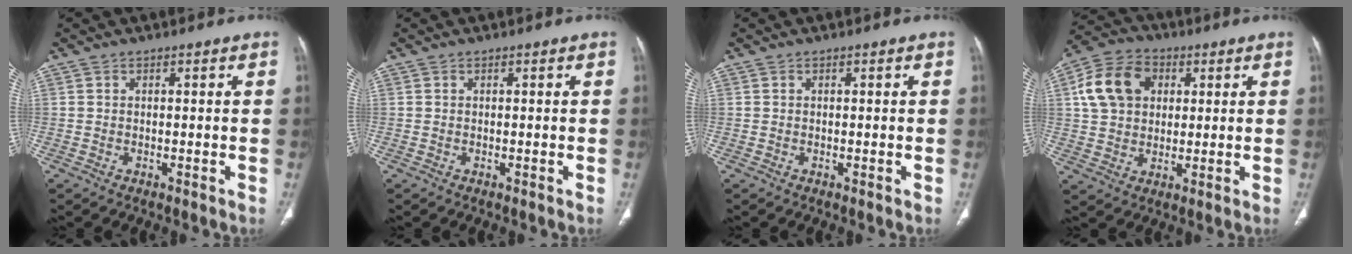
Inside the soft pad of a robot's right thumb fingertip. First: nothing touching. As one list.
[{"total": 0.0}, {"total": 0.0}, {"total": 12.6, "force": [3.4, 9.5, 7.5], "torque": [-0.122, 0.010, 0.055]}]